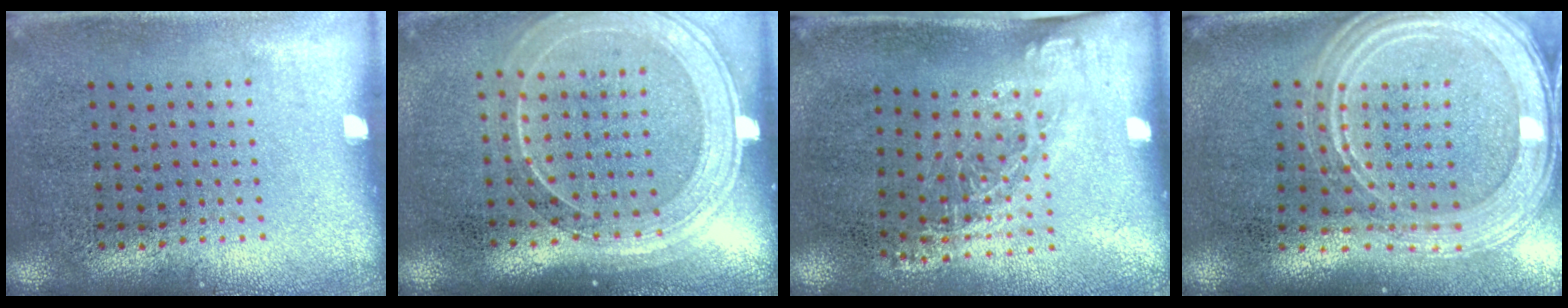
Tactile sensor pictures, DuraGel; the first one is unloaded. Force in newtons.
{"total": 1.9, "press": 1.7, "slide": 0.8}
{"total": 1.3, "press": 0.9, "slide": 0.9}
{"total": 2.3, "press": 2.0, "slide": 1.0}